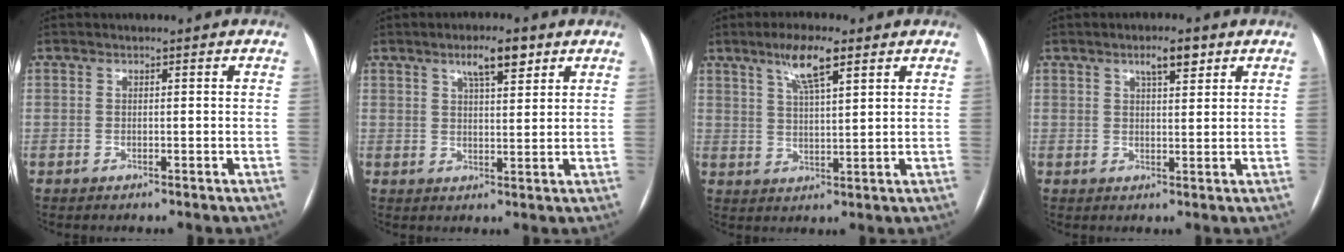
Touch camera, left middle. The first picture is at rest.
{"total": 5.5, "force": [3.4, 1.4, 4.1], "torque": [-0.069, 0.007, 0.054]}
{"total": 6.8, "force": [4.1, 1.0, 5.3], "torque": [-0.102, 0.007, 0.074]}
{"total": 3.8, "force": [2.4, 1.1, 2.8], "torque": [-0.047, 0.005, 0.038]}